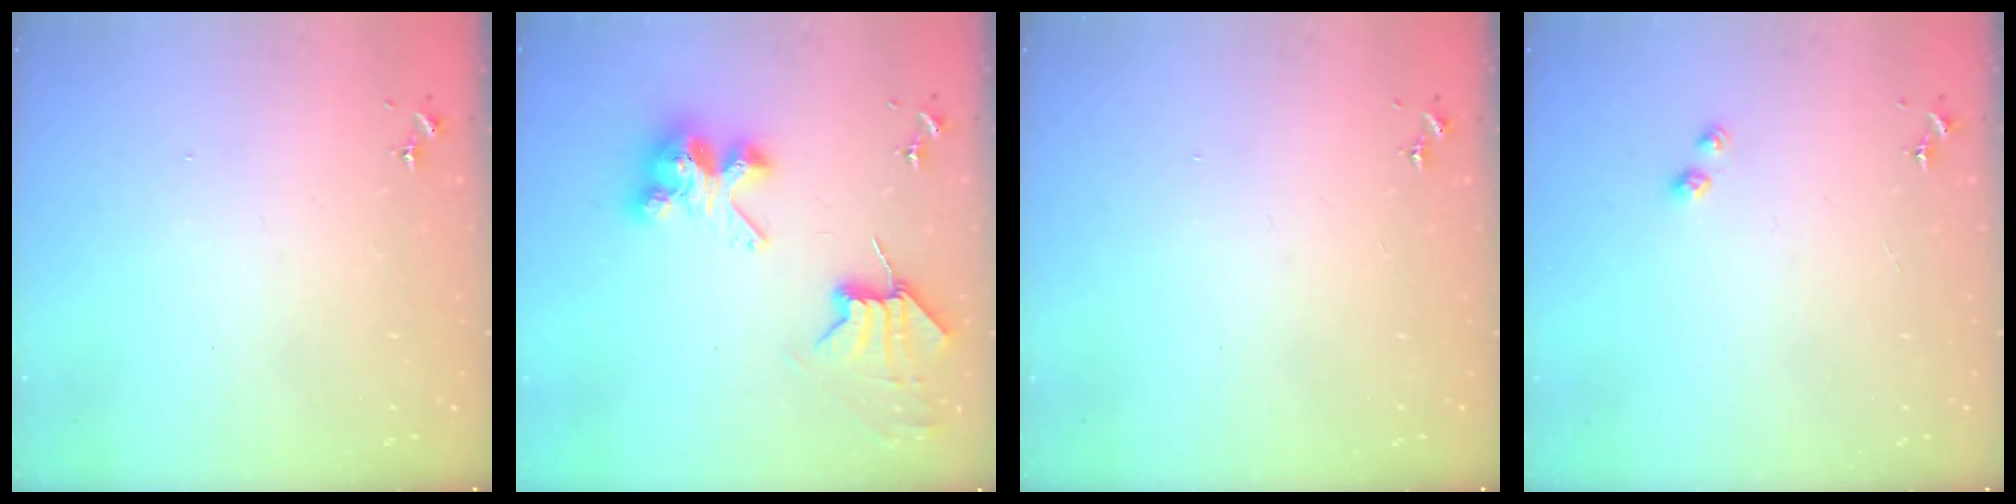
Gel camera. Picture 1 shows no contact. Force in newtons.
{"total": 9.0, "press": 8.9, "slide": 1.3}
{"total": 0.0}
{"total": 2.6, "press": 2.6, "slide": 0.4}